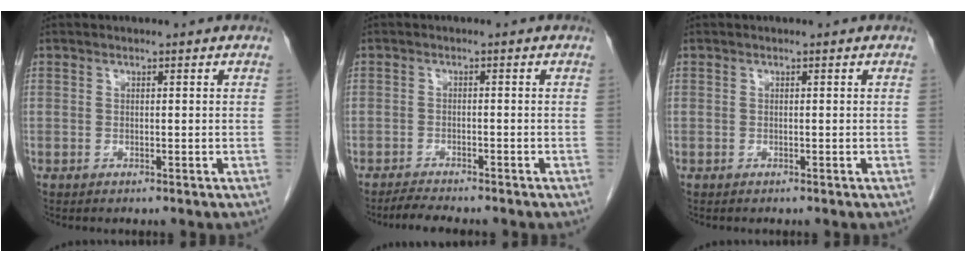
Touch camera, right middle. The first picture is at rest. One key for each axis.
{"total": 3.2, "fx": -2.9, "fy": 0.2, "fz": 1.2, "tx": -0.025, "ty": -0.011, "tz": -0.048}
{"total": 0.0}